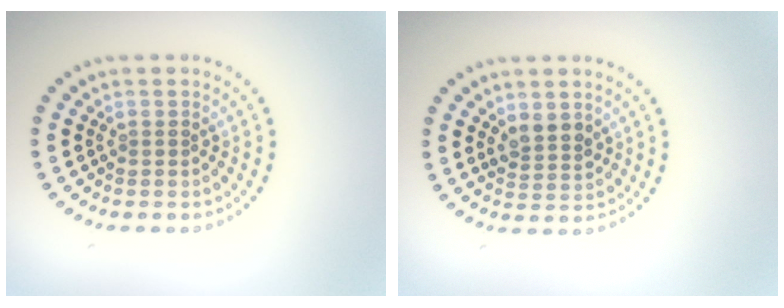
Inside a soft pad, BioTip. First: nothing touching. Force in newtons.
{"total": 2.0, "press": 1.8, "slide": 0.8}